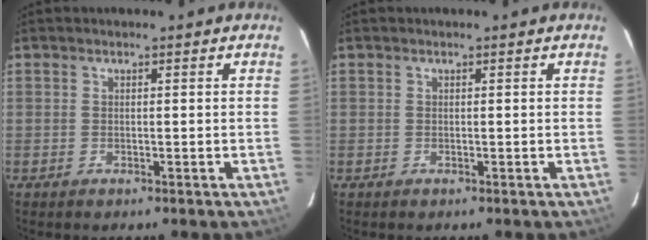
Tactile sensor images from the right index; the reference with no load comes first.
{"total": 0.0}